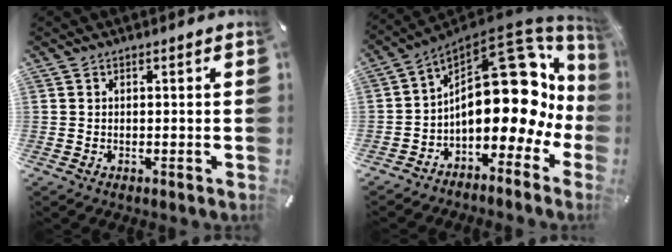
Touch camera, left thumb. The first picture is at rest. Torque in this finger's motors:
{"motor_torque": [0.19, 2.90, 2.31, 0.45, 0.56]}